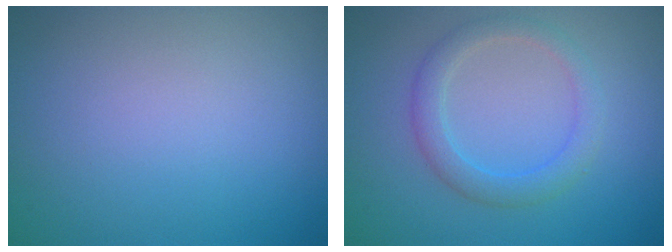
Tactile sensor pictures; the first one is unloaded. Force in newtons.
{"total": 2.7, "press": 2.6, "slide": 0.3}